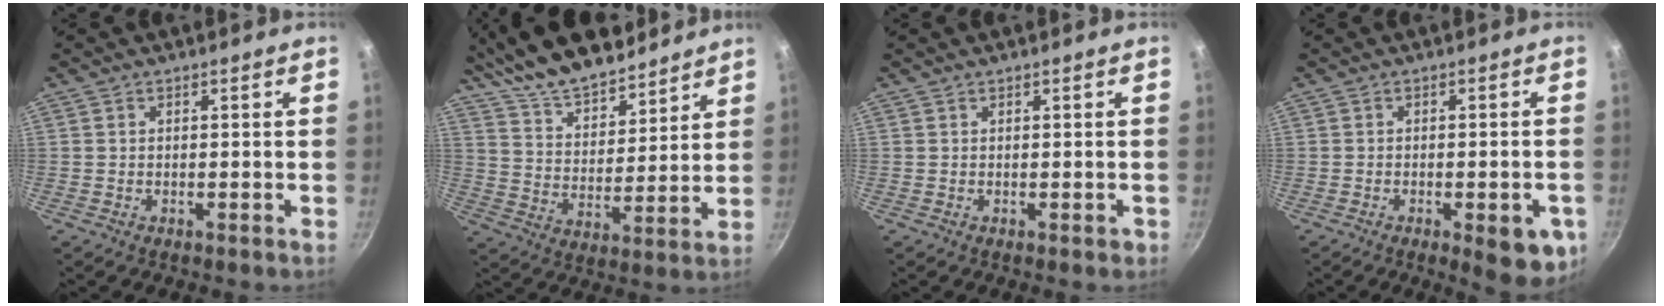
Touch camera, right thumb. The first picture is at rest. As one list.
[{"total": 18.0, "force": [14.8, 6.5, 7.8], "torque": [-0.104, -0.068, 0.260]}, {"total": 0.6, "force": [0.2, 0.3, 0.4], "torque": [-0.001, 0.002, 0.004]}, {"total": 8.8, "force": [-3.3, 3.0, 7.6], "torque": [-0.065, 0.011, -0.035]}]